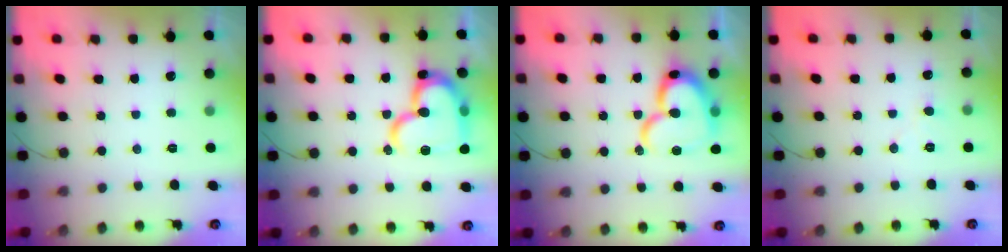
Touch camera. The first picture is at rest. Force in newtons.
{"total": 21.9, "press": 21.8, "slide": 2.1}
{"total": 18.9, "press": 18.8, "slide": 2.0}
{"total": 5.0, "press": 5.0, "slide": 0.4}